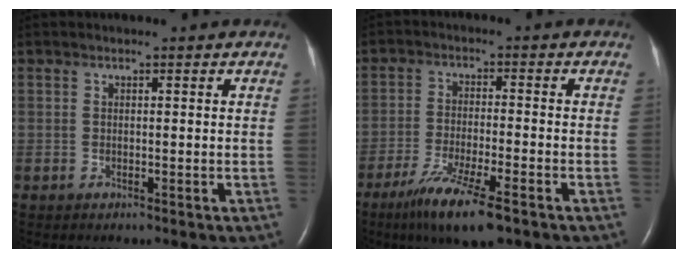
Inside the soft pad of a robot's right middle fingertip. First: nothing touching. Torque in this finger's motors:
{"motor_torque": [1.12, -1.02, 0.38, 0.08]}